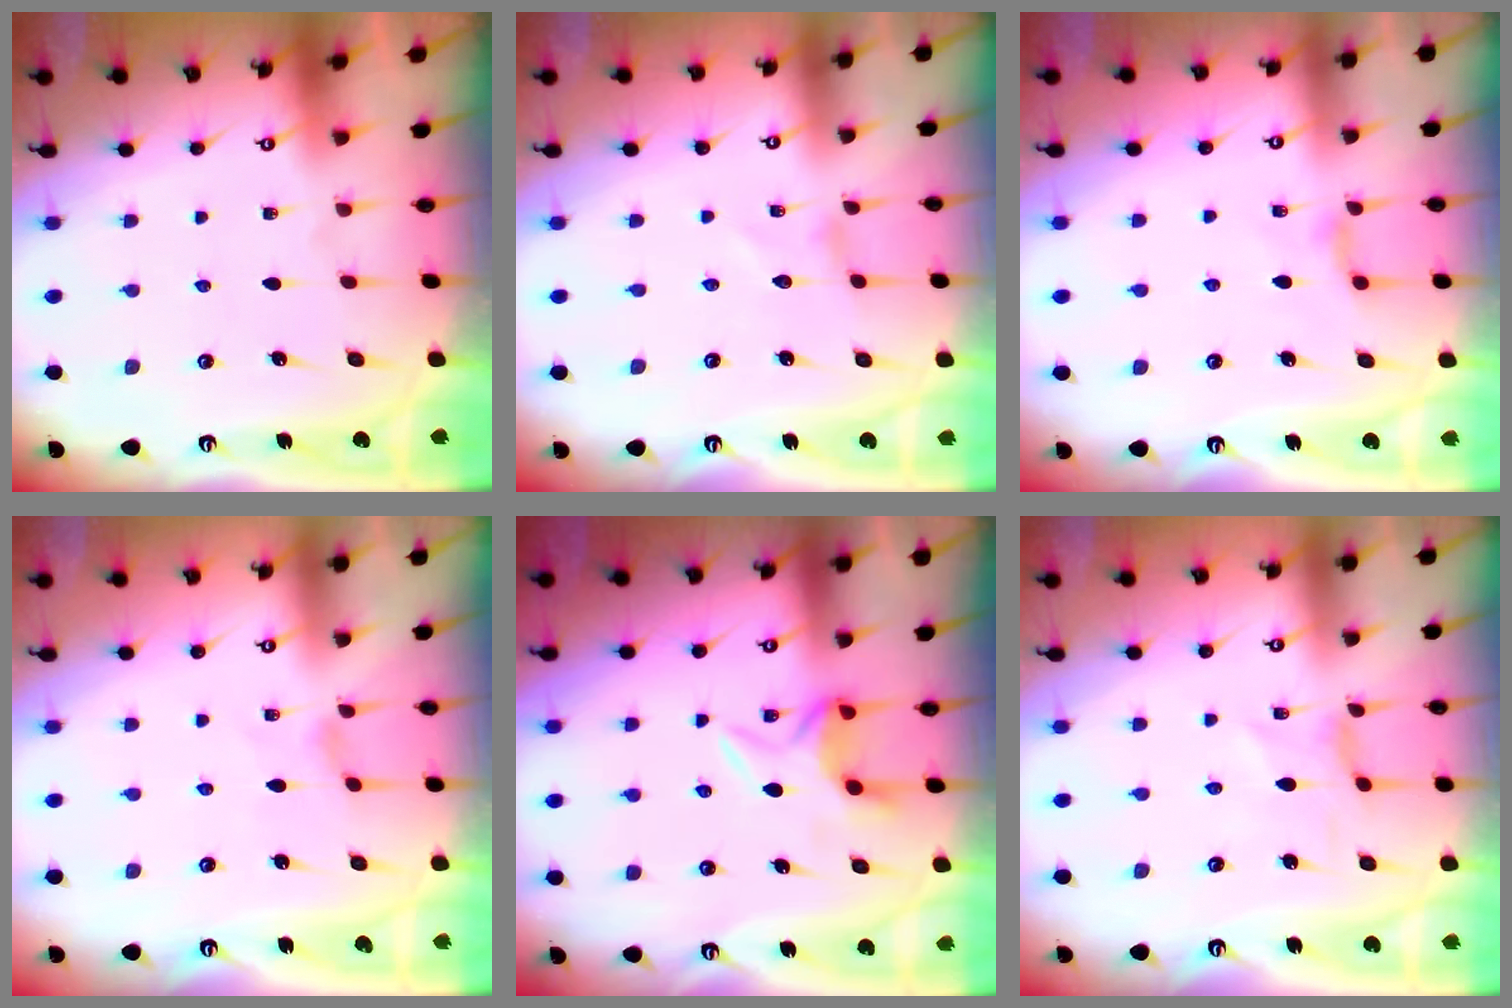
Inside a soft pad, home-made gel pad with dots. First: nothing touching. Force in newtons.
{"total": 0.0}
{"total": 4.0, "press": 3.9, "slide": 0.5}
{"total": 0.0}
{"total": 6.0, "press": 5.8, "slide": 1.6}
{"total": 0.9, "press": 0.8, "slide": 0.3}